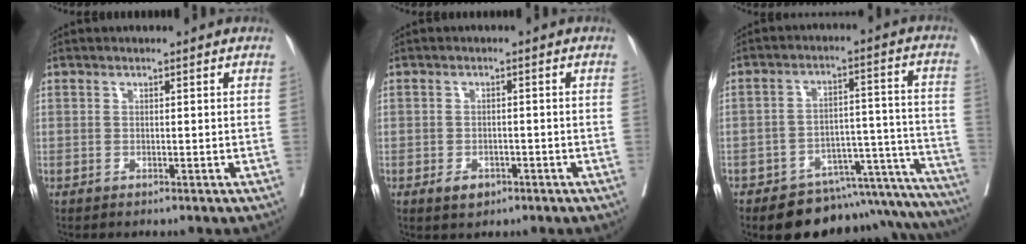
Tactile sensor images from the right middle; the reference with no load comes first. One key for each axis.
{"total": 2.6, "fx": -1.5, "fy": 1.7, "fz": 1.4, "tx": -0.022, "ty": 0.001, "tz": -0.014}
{"total": 18.2, "fx": -16.6, "fy": 5.1, "fz": 5.3, "tx": -0.004, "ty": 0.060, "tz": -0.213}